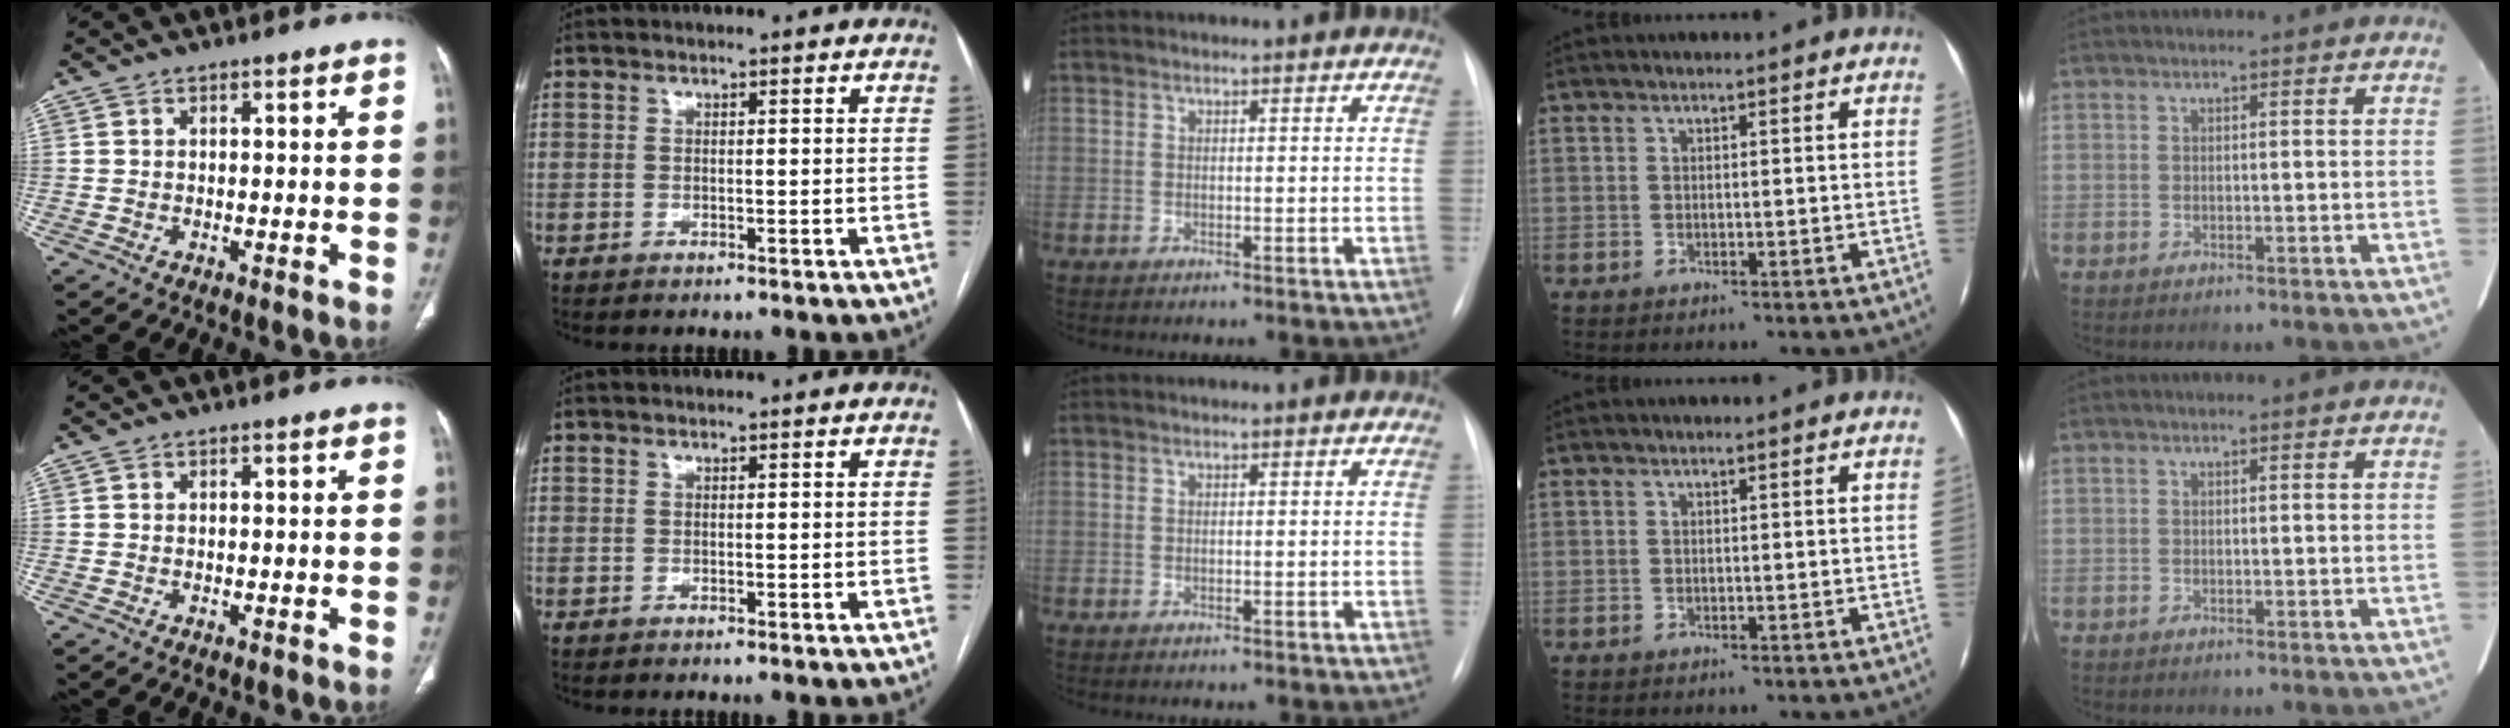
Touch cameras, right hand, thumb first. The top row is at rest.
{}